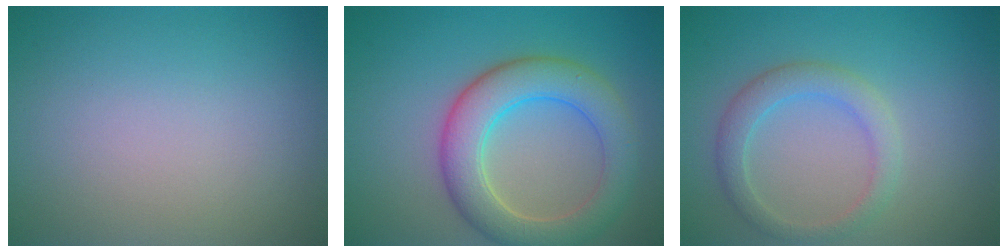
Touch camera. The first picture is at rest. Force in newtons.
{"total": 6.5, "press": 6.5, "slide": 0.7}
{"total": 2.8, "press": 2.8, "slide": 0.3}